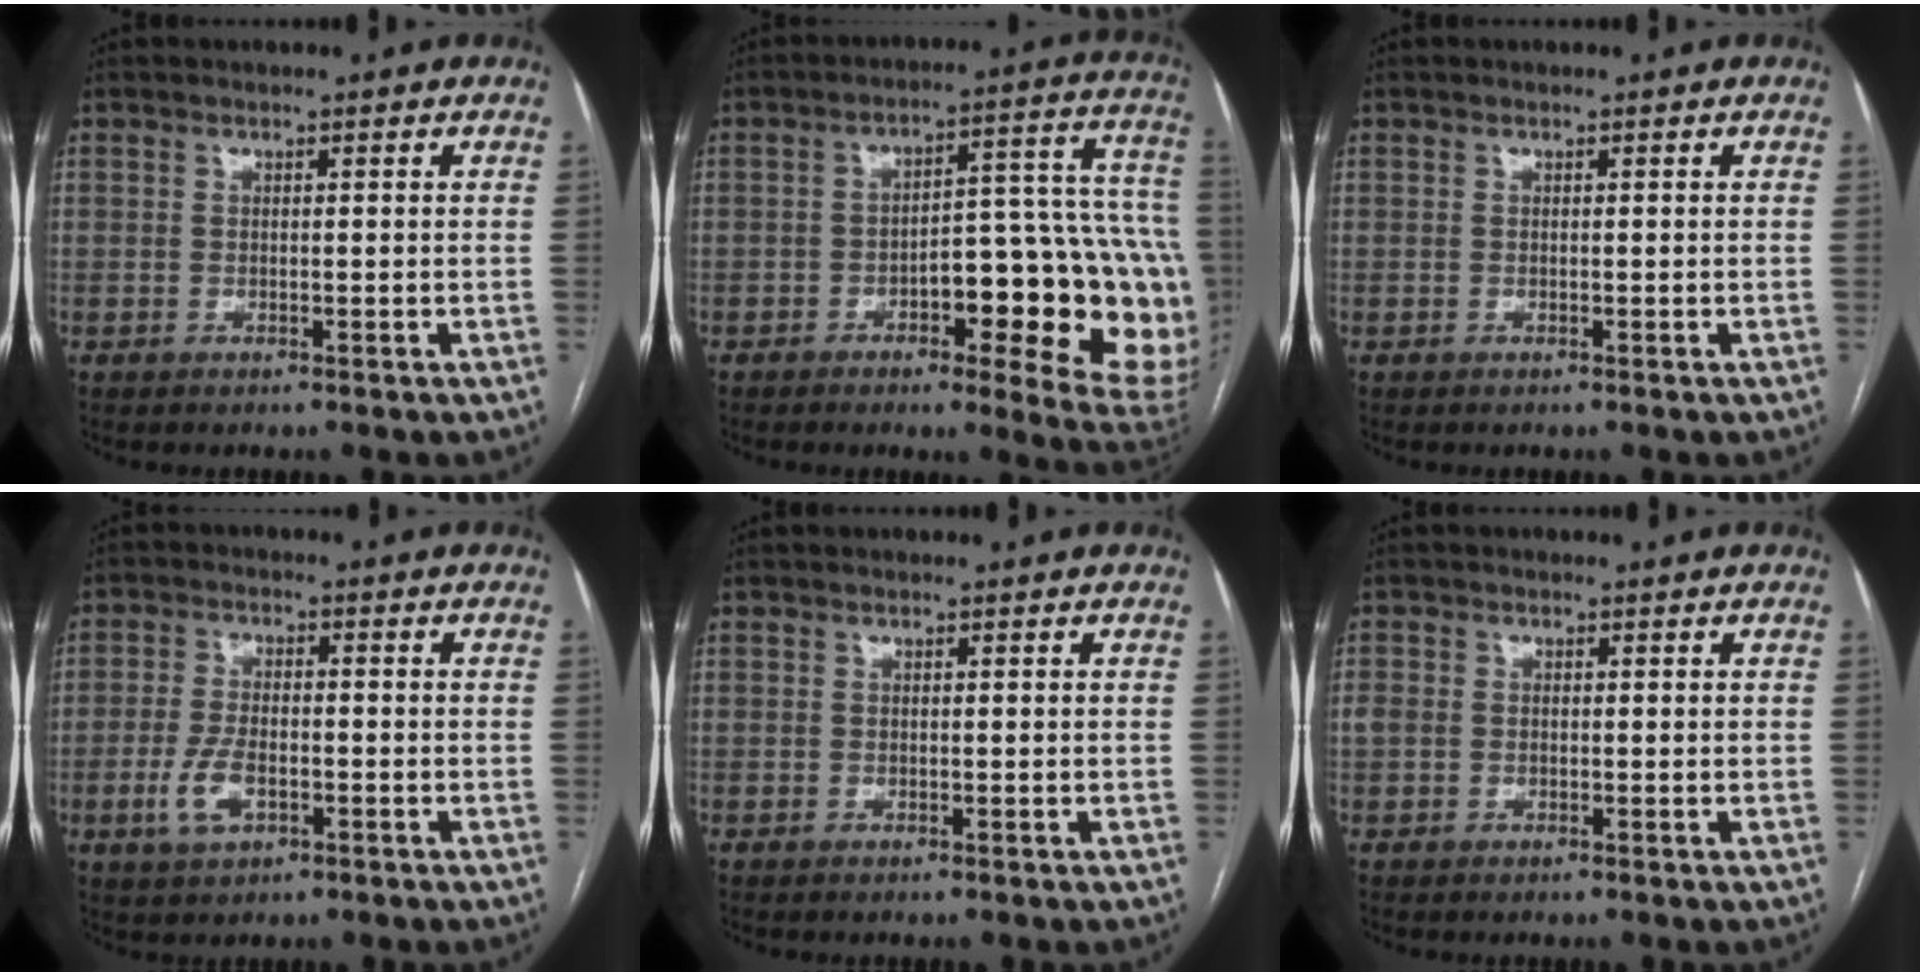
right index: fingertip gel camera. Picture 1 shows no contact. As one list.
[{"total": 22.1, "force": [-5.3, 6.7, 20.3], "torque": [-0.163, 0.039, -0.048]}, {"total": 0.0}, {"total": 5.7, "force": [-2.1, 2.7, 4.6], "torque": [-0.100, -0.001, -0.035]}, {"total": 0.0}, {"total": 1.8, "force": [-0.1, 1.5, 0.9], "torque": [-0.024, 0.013, 0.002]}]